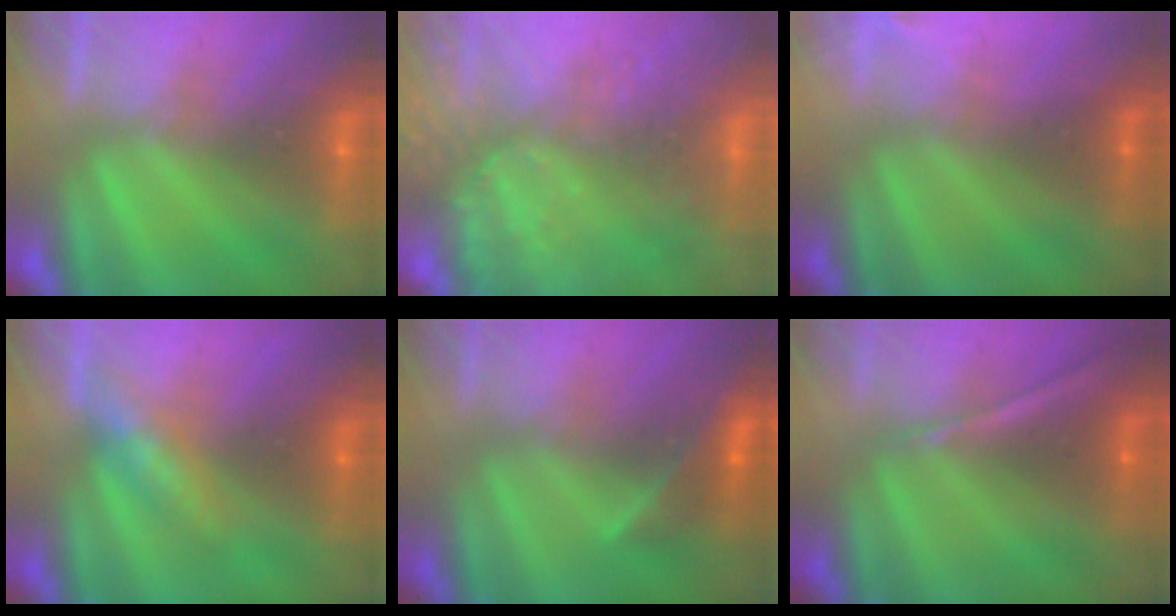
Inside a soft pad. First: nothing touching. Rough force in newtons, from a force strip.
{"total": 6.5}
{"total": 2.9}
{"total": 3.5}
{"total": 2.4}
{"total": 1.3}